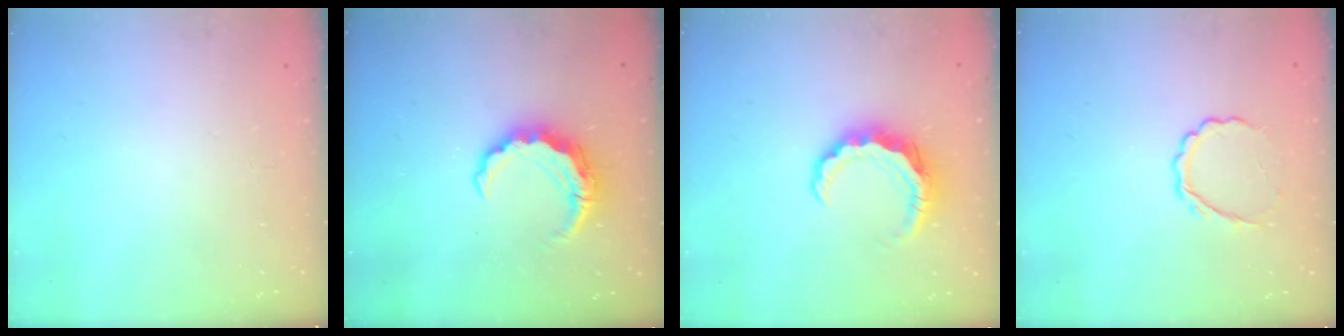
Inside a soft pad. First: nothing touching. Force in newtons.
{"total": 8.0, "press": 8.0, "slide": 1.0}
{"total": 8.0, "press": 8.0, "slide": 0.7}
{"total": 4.8, "press": 4.6, "slide": 1.0}